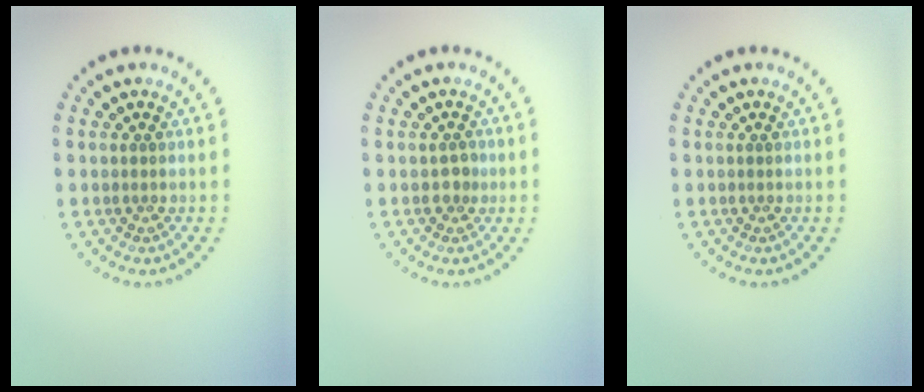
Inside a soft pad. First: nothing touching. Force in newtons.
{"total": 1.0, "press": 0.9, "slide": 0.4}
{"total": 0.0}